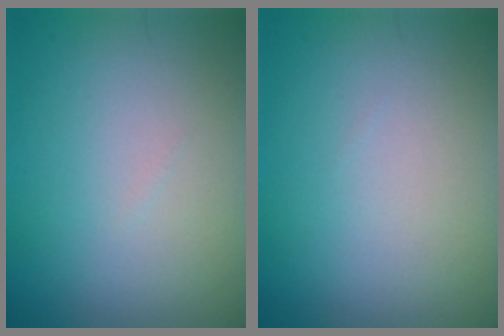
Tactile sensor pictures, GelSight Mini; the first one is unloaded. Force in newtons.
{"total": 0.0}